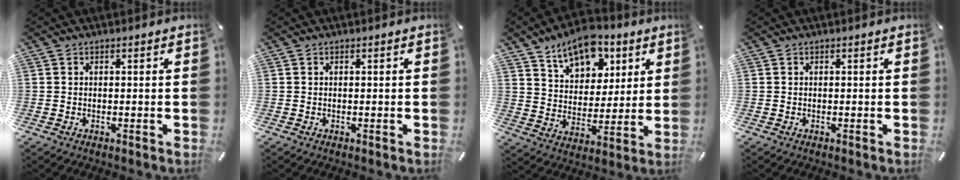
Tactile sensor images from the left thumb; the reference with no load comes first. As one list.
[{"total": 0.0}, {"total": 12.2, "force": [8.3, 7.6, 4.8], "torque": [-0.073, -0.048, 0.150]}, {"total": 0.0}]